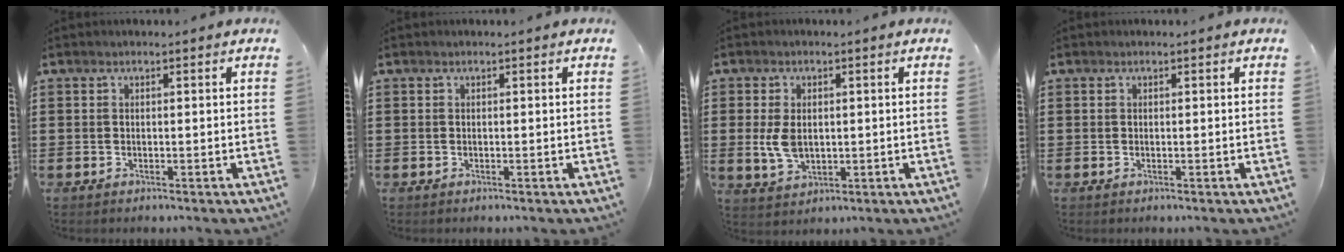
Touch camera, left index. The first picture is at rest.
{"total": 0.0}
{"total": 4.8, "force": [0.3, 3.1, 3.7], "torque": [-0.095, 0.000, 0.001]}
{"total": 0.0}